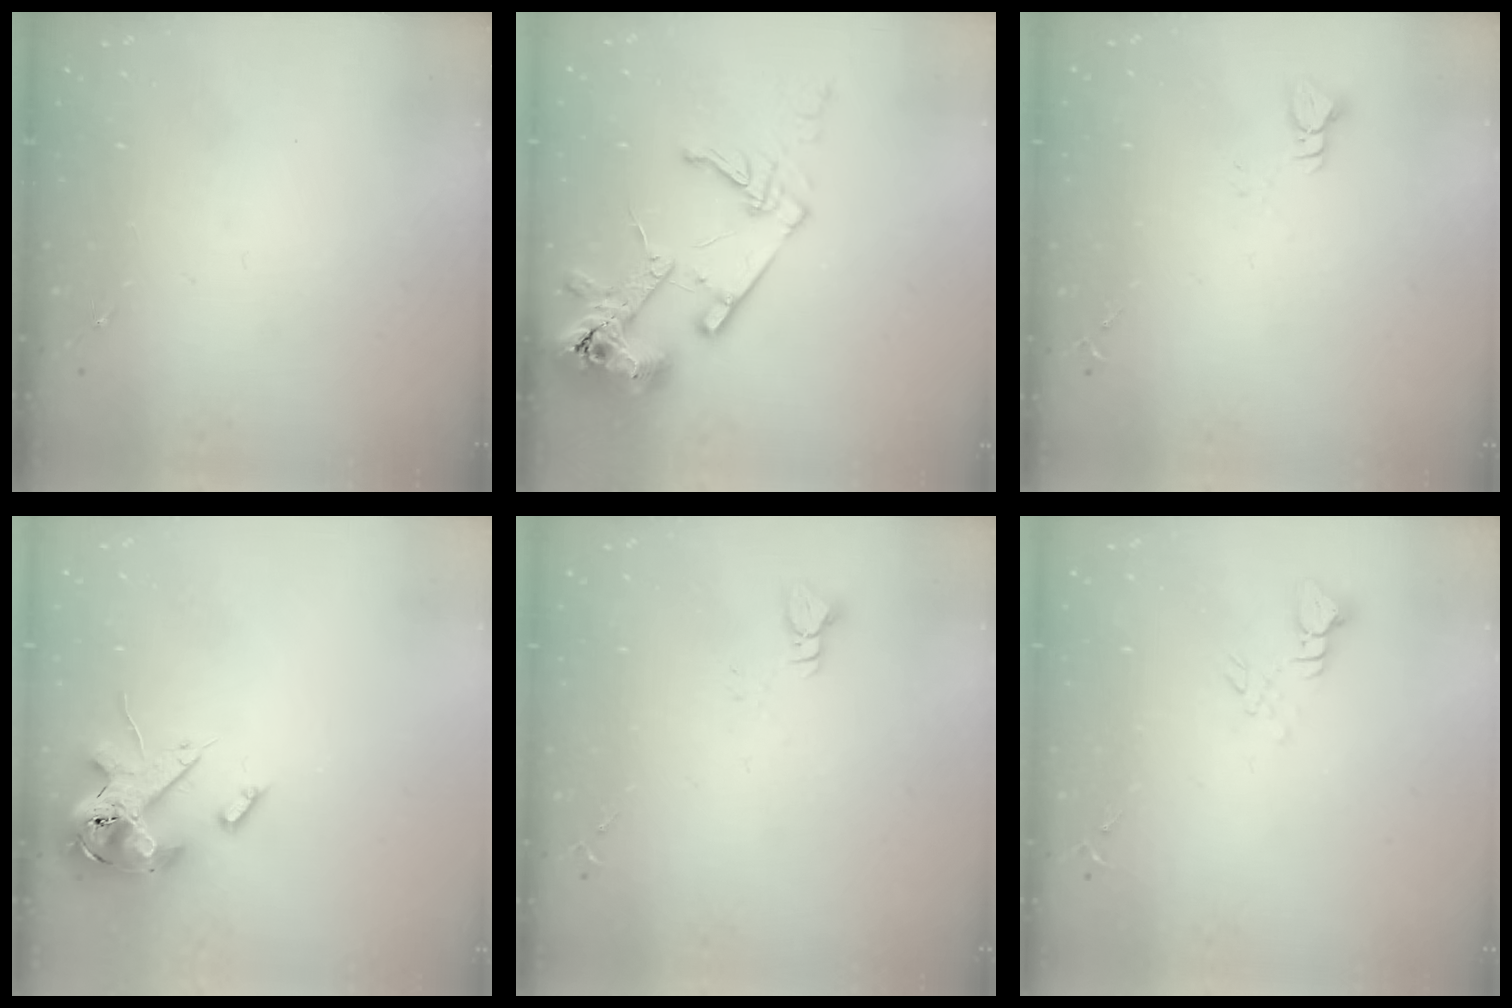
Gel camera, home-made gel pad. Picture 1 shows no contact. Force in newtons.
{"total": 16.7, "press": 16.5, "slide": 2.2}
{"total": 2.9, "press": 2.9, "slide": 0.2}
{"total": 15.4, "press": 15.1, "slide": 2.9}
{"total": 2.9, "press": 2.9, "slide": 0.2}
{"total": 3.9, "press": 3.9, "slide": 0.3}